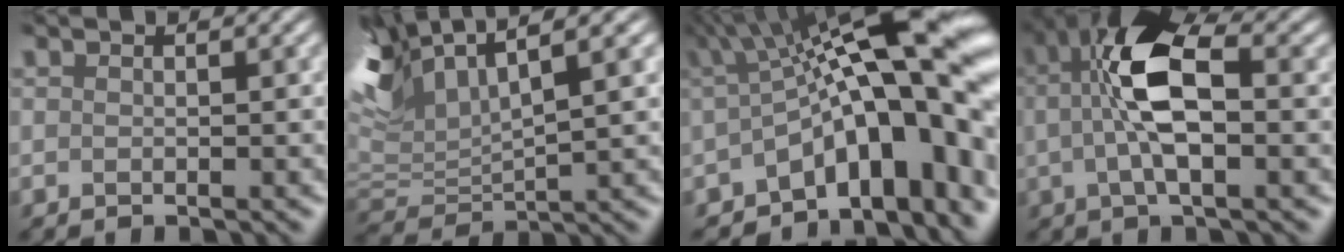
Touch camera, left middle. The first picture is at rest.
{"total": 7.9, "force": [6.7, 2.4, 3.6], "torque": [-0.088, 0.019, 0.123]}
{"total": 14.4, "force": [-0.8, 5.0, 13.5], "torque": [-0.158, 0.038, -0.012]}
{"total": 7.2, "force": [1.6, 2.9, 6.4], "torque": [-0.137, 0.019, 0.018]}